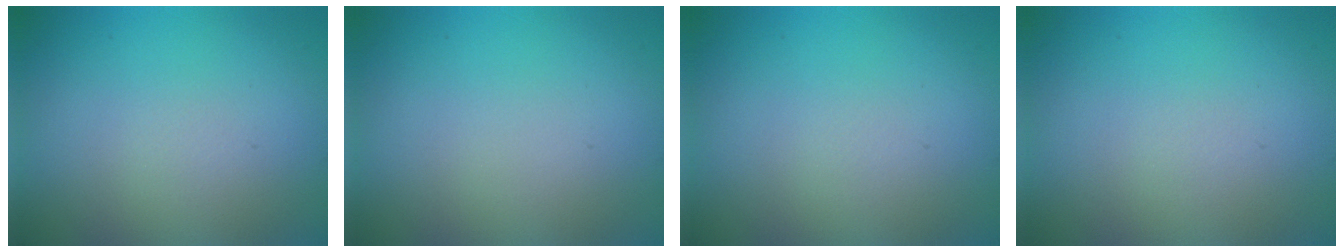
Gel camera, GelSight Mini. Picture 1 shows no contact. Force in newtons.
{"total": 0.0}
{"total": 0.0}
{"total": 0.0}